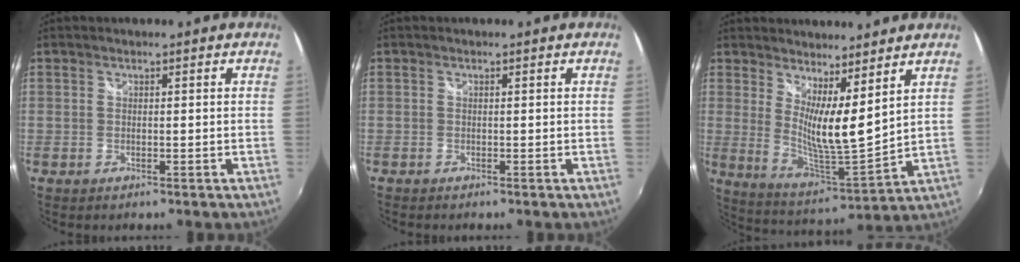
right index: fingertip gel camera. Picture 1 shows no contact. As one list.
[{"total": 0.6, "force": [-0.5, 0.2, 0.1], "torque": [-0.004, -0.005, -0.011]}, {"total": 11.0, "force": [6.5, 1.5, 8.8], "torque": [-0.138, -0.022, 0.111]}]